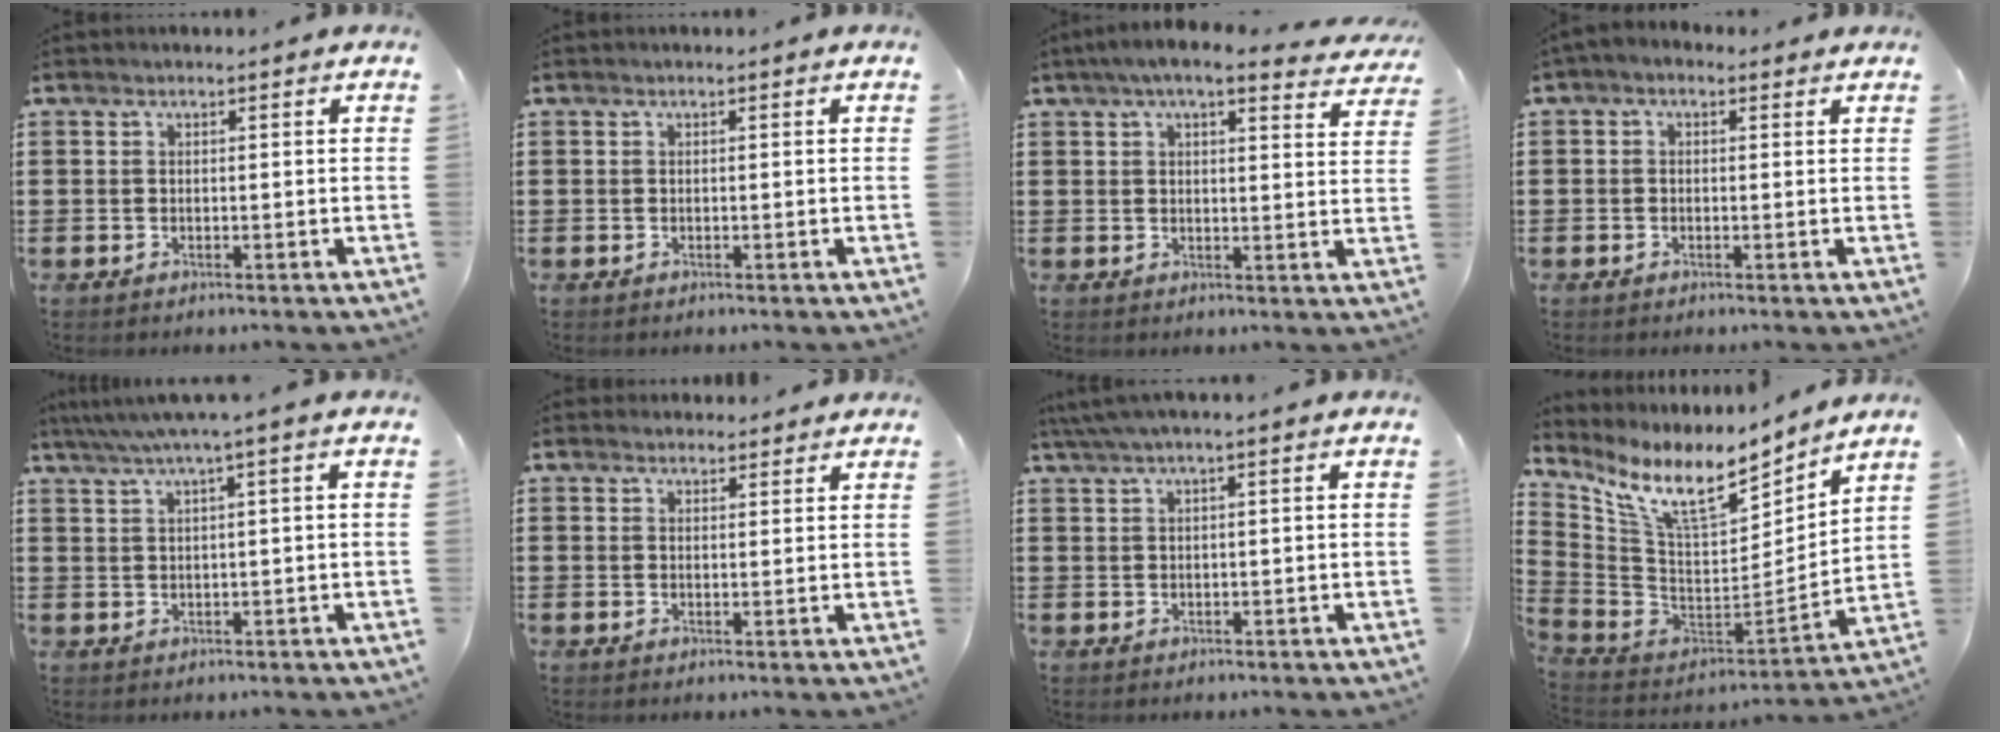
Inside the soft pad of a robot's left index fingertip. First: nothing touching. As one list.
[{"total": 0.0}, {"total": 5.7, "force": [4.7, 1.1, 3.0], "torque": [-0.072, -0.006, 0.085]}, {"total": 1.3, "force": [-0.3, 1.2, 0.6], "torque": [-0.021, 0.003, -0.009]}, {"total": 2.9, "force": [0.8, -0.4, 2.7], "torque": [-0.050, -0.005, 0.011]}, {"total": 1.9, "force": [1.8, 0.6, 0.1], "torque": [0.002, -0.001, 0.034]}, {"total": 1.8, "force": [0.4, 0.0, 1.8], "torque": [-0.037, -0.005, 0.005]}, {"total": 11.2, "force": [7.8, 3.0, 7.5], "torque": [-0.168, -0.054, 0.134]}]